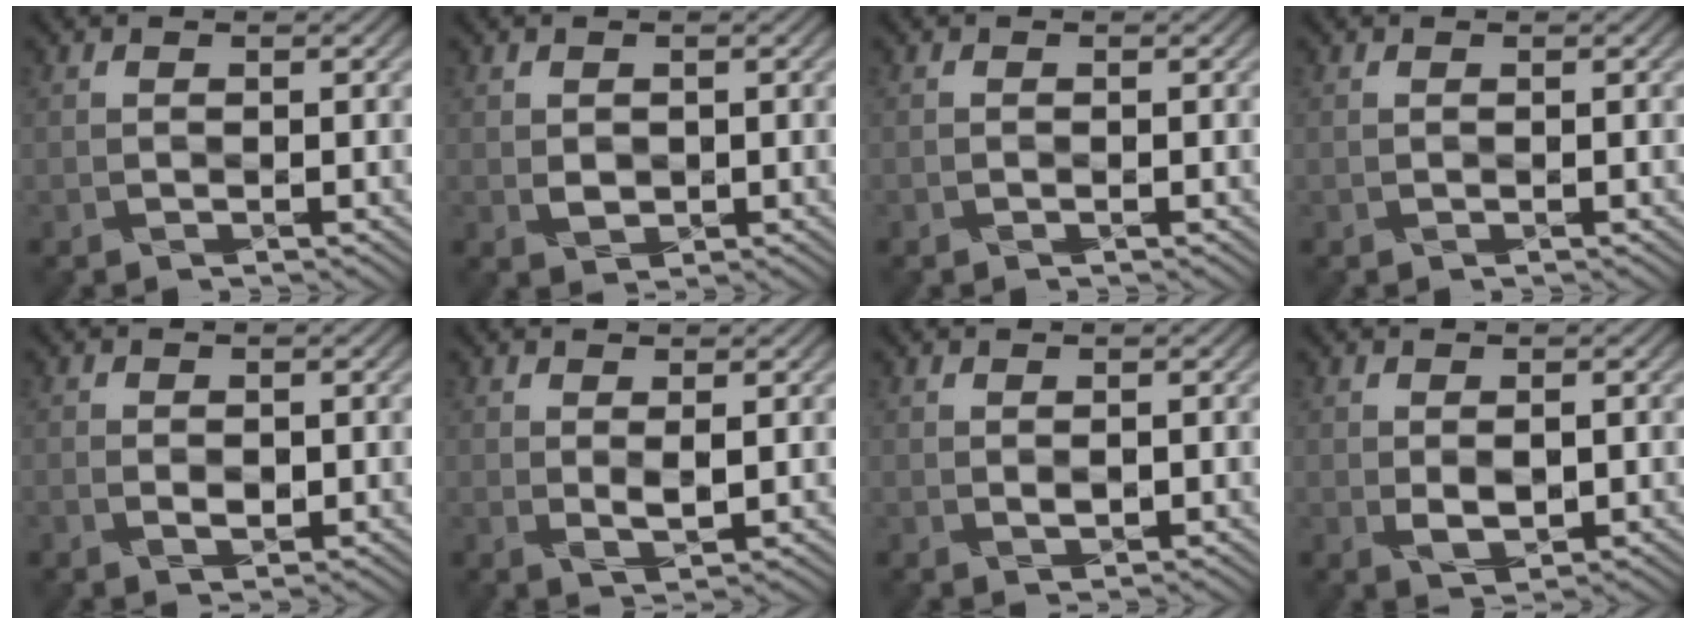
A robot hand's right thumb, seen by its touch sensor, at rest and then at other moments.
{"total": 1.2, "force": [0.4, 1.0, 0.5], "torque": [-0.010, -0.004, 0.016]}
{"total": 0.0}
{"total": 0.0}
{"total": 1.2, "force": [-0.2, 0.8, 0.8], "torque": [-0.016, -0.007, 0.002]}
{"total": 1.8, "force": [0.8, 0.4, 1.5], "torque": [-0.033, -0.006, 0.021]}
{"total": 0.6, "force": [0.4, 0.2, 0.4], "torque": [-0.008, 0.000, 0.011]}
{"total": 2.1, "force": [0.2, 1.2, 1.7], "torque": [-0.034, -0.005, 0.014]}